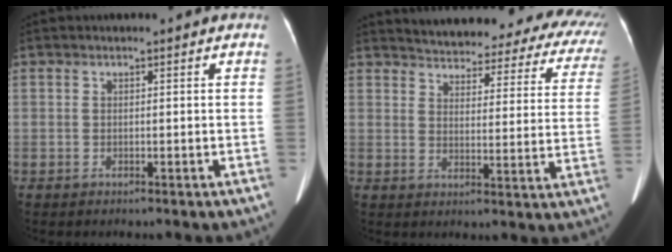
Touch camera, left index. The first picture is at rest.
{"total": 23.6, "force": [20.9, 6.7, 8.7], "torque": [-0.108, -0.029, 0.229]}